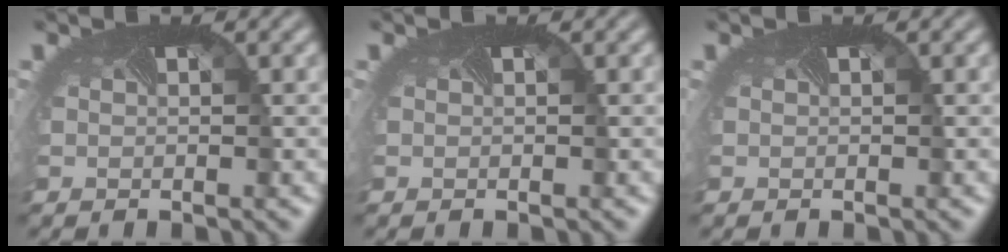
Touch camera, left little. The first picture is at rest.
{"total": 0.0}
{"total": 0.0}